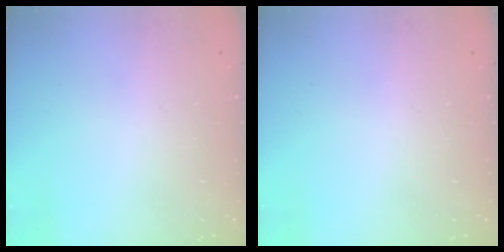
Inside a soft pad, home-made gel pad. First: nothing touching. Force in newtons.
{"total": 0.0}